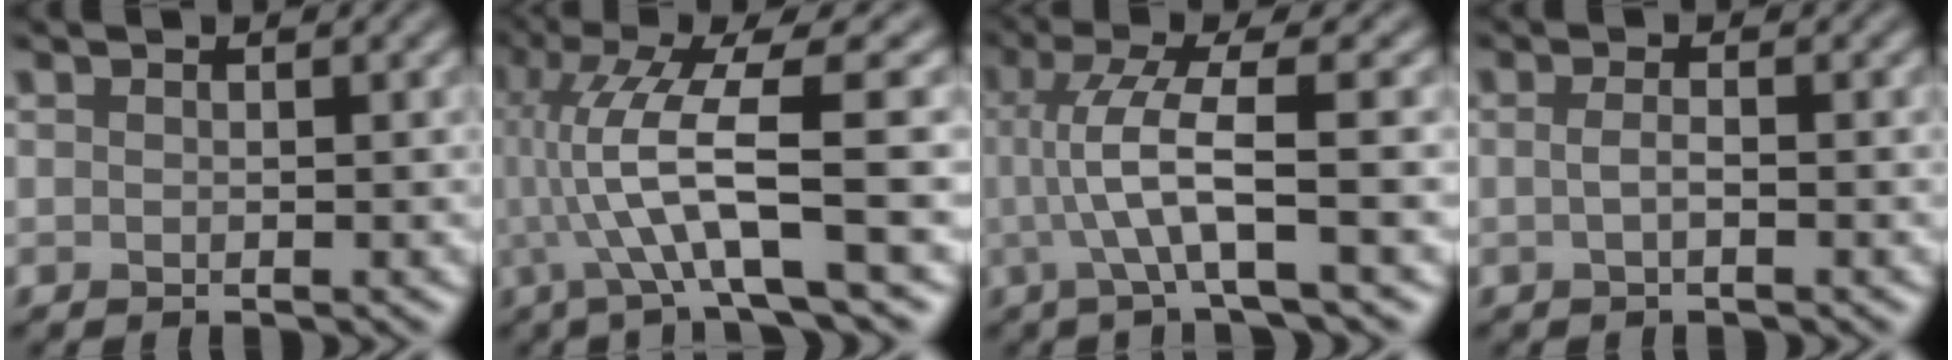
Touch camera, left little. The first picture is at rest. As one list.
[{"total": 9.2, "force": [-0.6, 2.0, 9.0], "torque": [-0.165, 0.007, -0.013]}, {"total": 5.4, "force": [-0.5, 0.8, 5.3], "torque": [-0.100, 0.005, -0.008]}, {"total": 1.2, "force": [-0.6, 0.3, 0.9], "torque": [-0.016, -0.001, -0.013]}]